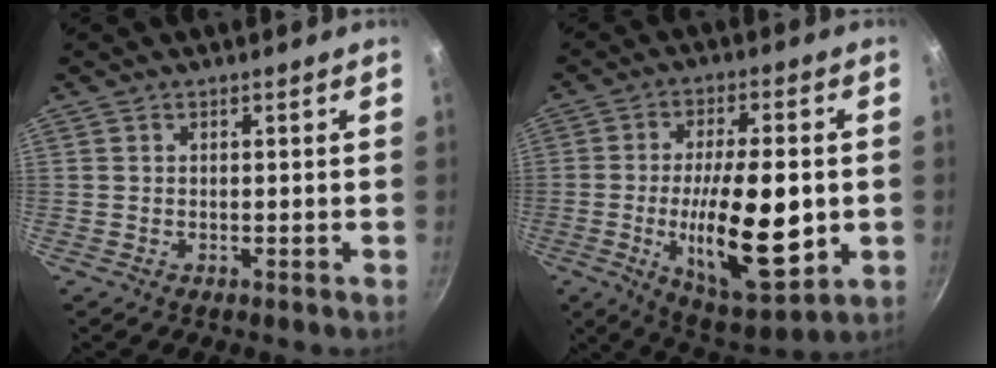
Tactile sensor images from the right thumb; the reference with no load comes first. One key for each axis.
{"total": 19.8, "fx": -2.7, "fy": 7.4, "fz": 18.1, "tx": -0.281, "ty": -0.005, "tz": -0.038}